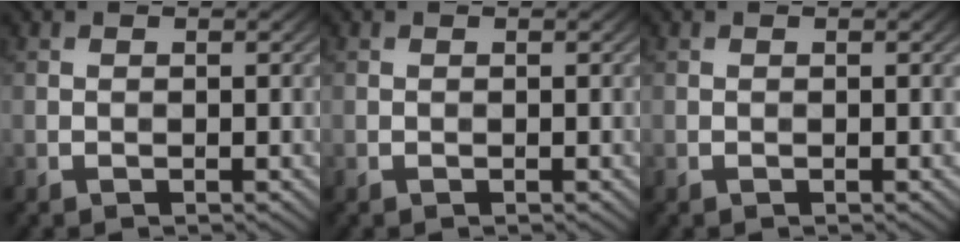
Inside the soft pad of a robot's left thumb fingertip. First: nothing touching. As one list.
[{"total": 0.0}, {"total": 0.0}]